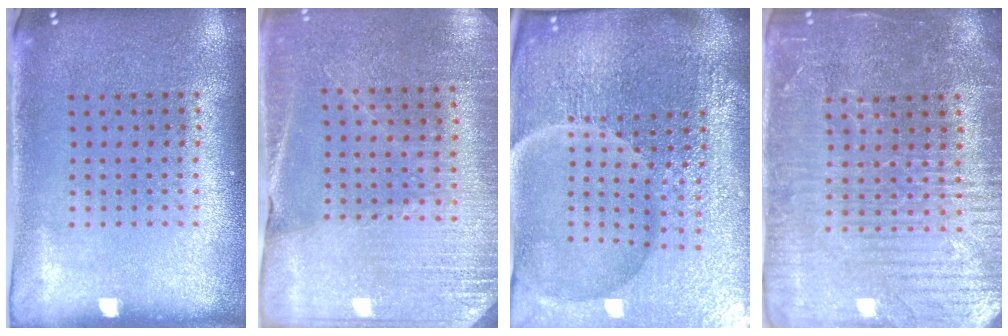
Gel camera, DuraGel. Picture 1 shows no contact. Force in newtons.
{"total": 2.7, "press": 2.6, "slide": 0.3}
{"total": 7.4, "press": 6.4, "slide": 3.6}
{"total": 4.3, "press": 4.1, "slide": 1.5}